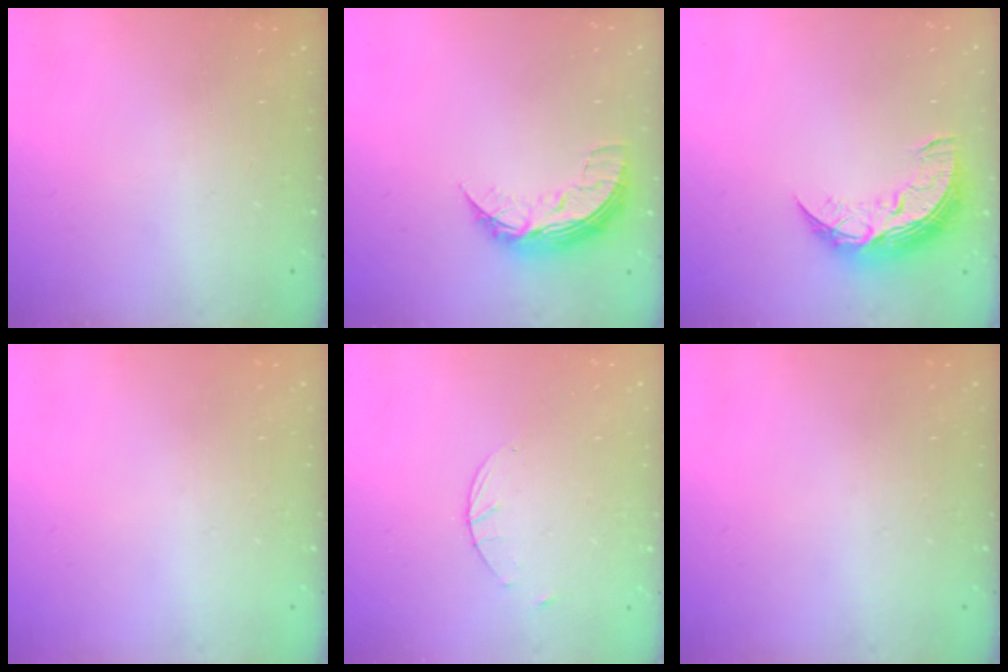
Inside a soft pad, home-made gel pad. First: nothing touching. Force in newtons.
{"total": 8.8, "press": 8.8, "slide": 0.2}
{"total": 10.7, "press": 10.6, "slide": 0.6}
{"total": 0.0}
{"total": 1.7, "press": 1.7, "slide": 0.3}
{"total": 0.0}